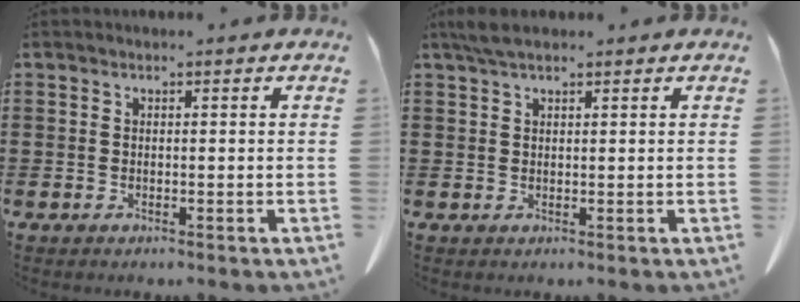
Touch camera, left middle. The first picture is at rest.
{"total": 2.8, "force": [2.0, 0.8, 1.8], "torque": [-0.041, 0.005, 0.036]}